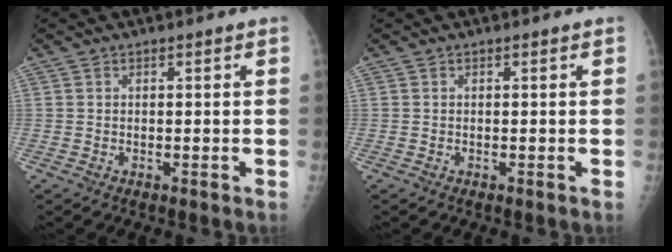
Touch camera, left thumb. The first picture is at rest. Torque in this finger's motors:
{"motor_torque": [0.00, 0.00, 0.00, 0.00, 0.00]}